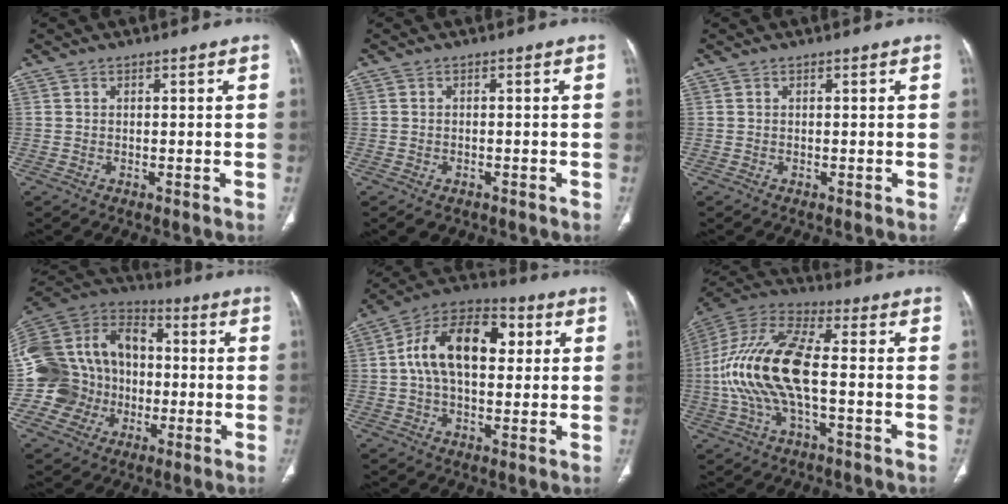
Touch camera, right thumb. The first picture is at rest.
{"total": 2.5, "force": [-1.5, 1.6, 1.1], "torque": [-0.012, 0.005, -0.014]}
{"total": 0.0}
{"total": 22.8, "force": [-1.9, 19.0, 12.5], "torque": [-0.253, 0.057, -0.032]}
{"total": 17.0, "force": [3.0, 10.0, 13.4], "torque": [-0.213, 0.026, 0.043]}
{"total": 18.5, "force": [-1.6, 7.2, 16.9], "torque": [-0.366, 0.030, -0.034]}